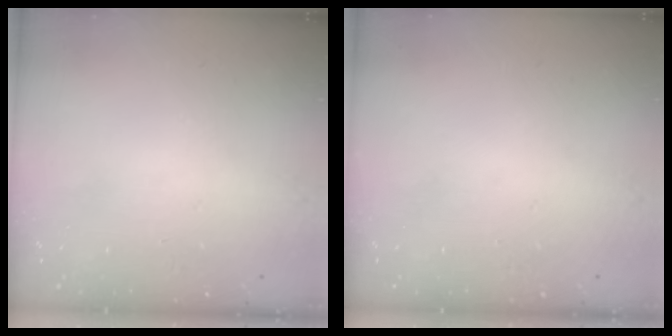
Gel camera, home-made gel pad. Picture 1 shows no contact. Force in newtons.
{"total": 0.0}